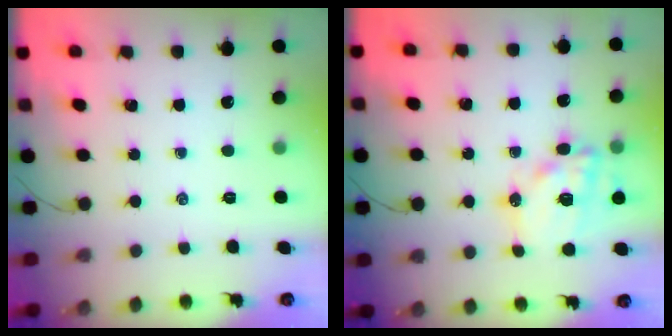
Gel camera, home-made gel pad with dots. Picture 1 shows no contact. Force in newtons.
{"total": 16.1, "press": 15.7, "slide": 3.6}